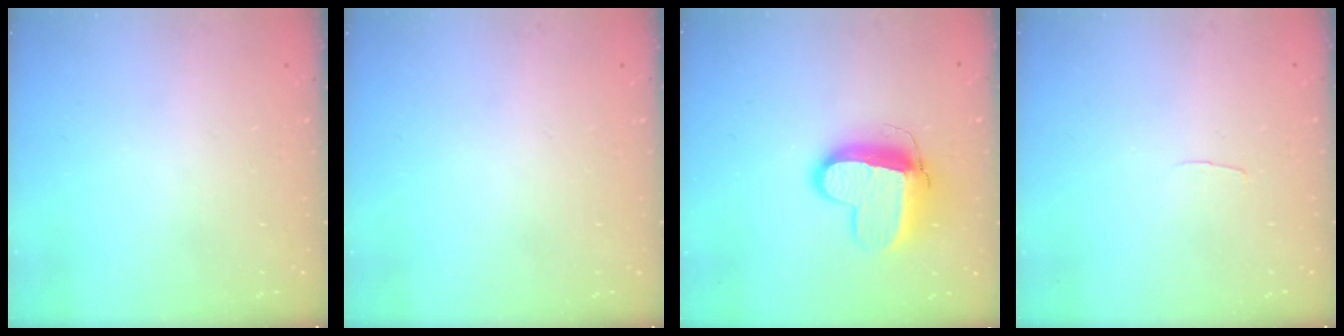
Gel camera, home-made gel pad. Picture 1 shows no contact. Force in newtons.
{"total": 0.0}
{"total": 12.7, "press": 12.6, "slide": 1.4}
{"total": 2.0, "press": 2.0, "slide": 0.2}